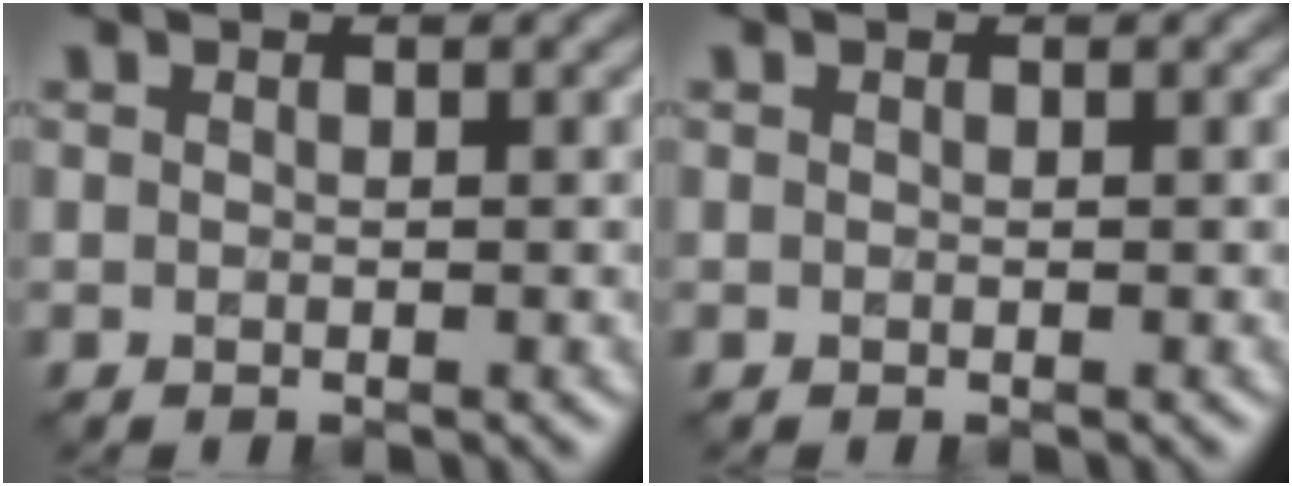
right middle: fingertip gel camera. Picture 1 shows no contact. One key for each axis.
{"total": 0.0}